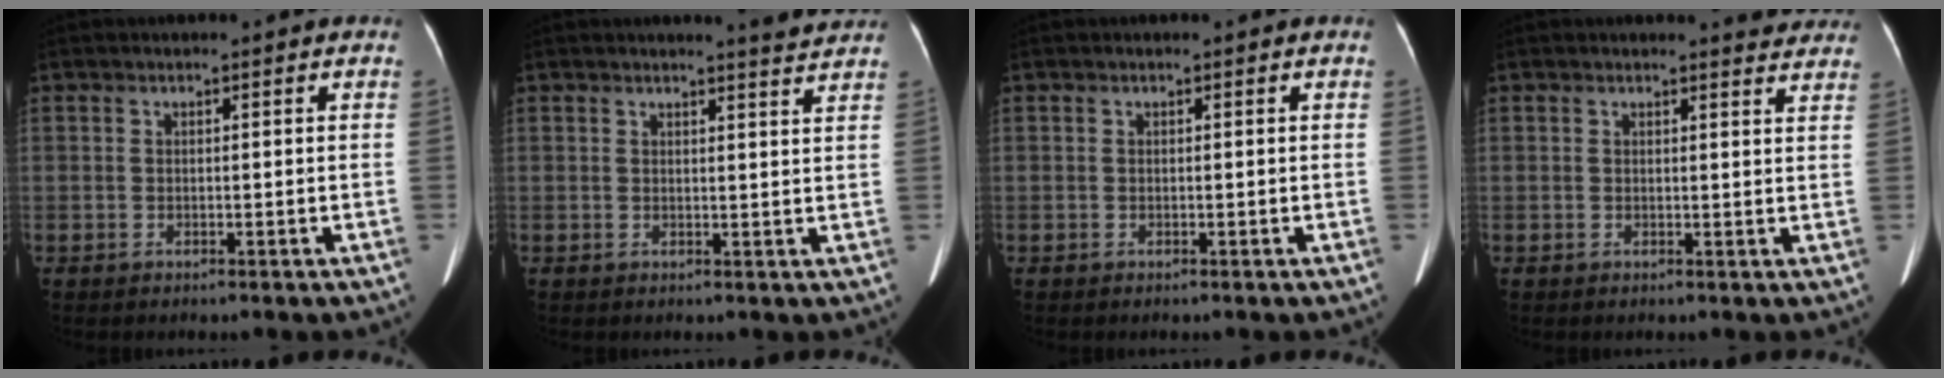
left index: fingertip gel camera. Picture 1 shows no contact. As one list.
[{"total": 3.3, "force": [3.2, -0.5, 0.7], "torque": [-0.015, -0.012, 0.029]}, {"total": 0.0}, {"total": 4.6, "force": [4.5, 0.8, 0.8], "torque": [-0.003, -0.012, 0.031]}]